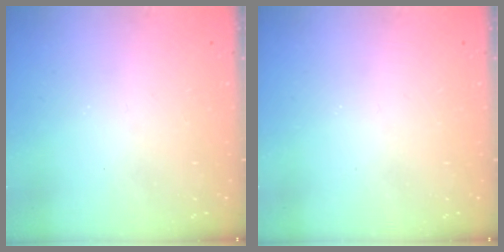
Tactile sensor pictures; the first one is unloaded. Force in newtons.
{"total": 0.0}